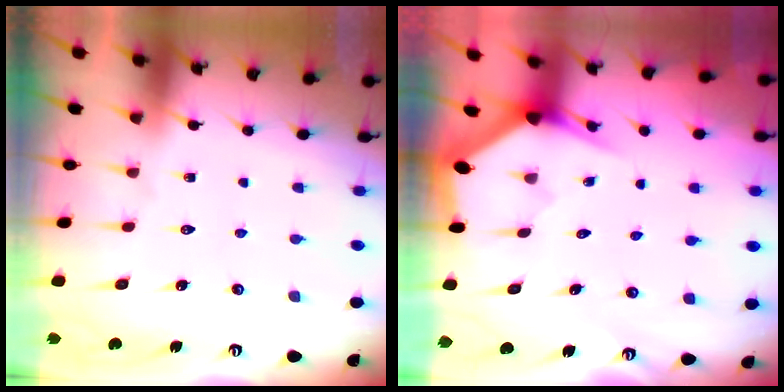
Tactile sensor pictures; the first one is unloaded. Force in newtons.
{"total": 3.0, "press": 3.0, "slide": 0.0}